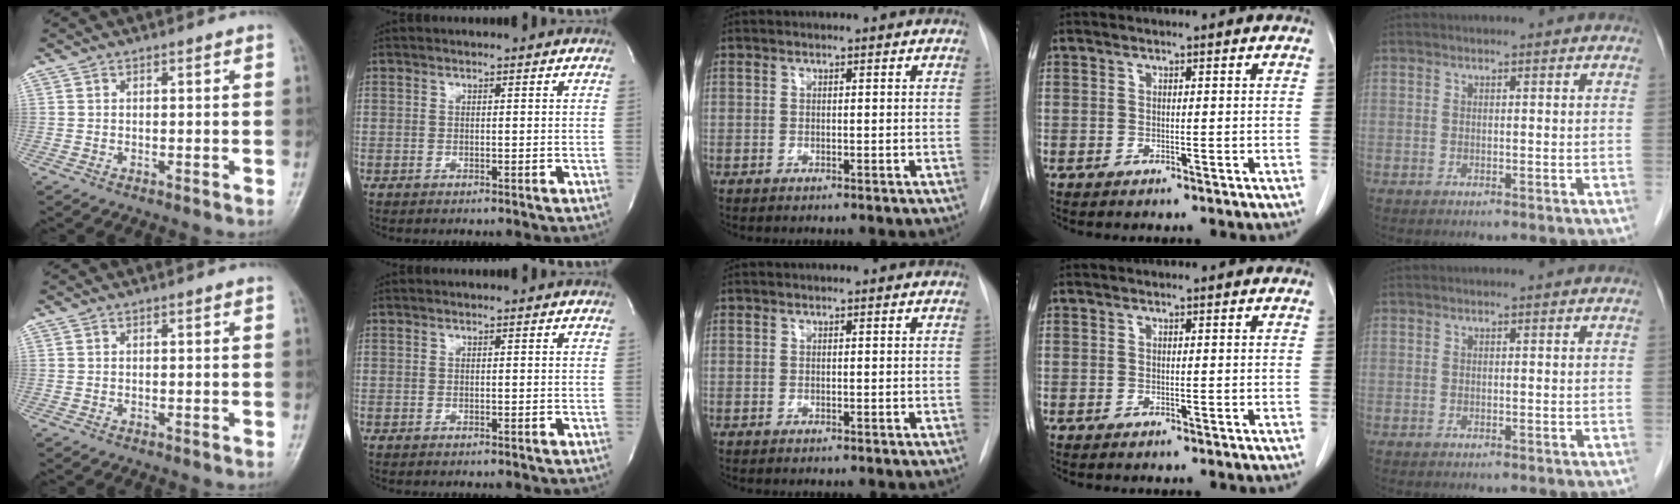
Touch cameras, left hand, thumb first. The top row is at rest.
{}